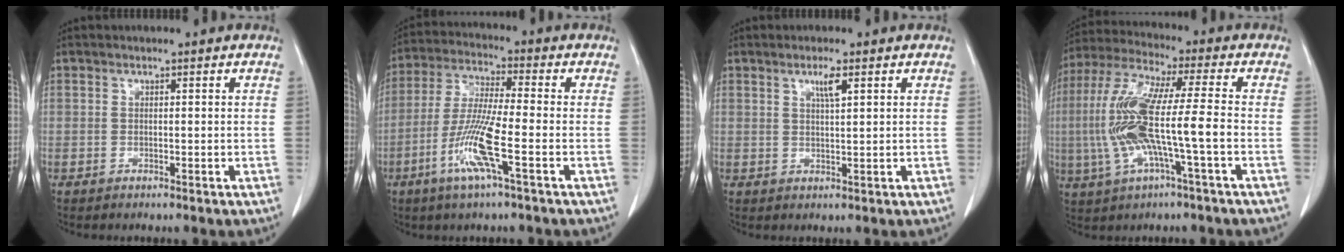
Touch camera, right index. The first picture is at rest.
{"total": 10.6, "force": [-4.0, 0.2, 9.8], "torque": [-0.201, -0.012, -0.083]}
{"total": 2.5, "force": [1.3, 0.1, 2.2], "torque": [-0.043, -0.001, 0.025]}
{"total": 13.6, "force": [-2.4, 0.9, 13.4], "torque": [-0.288, 0.008, -0.048]}